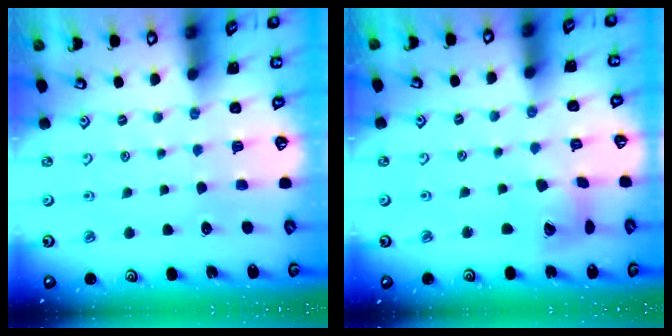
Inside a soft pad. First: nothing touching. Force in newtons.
{"total": 9.2, "press": 9.1, "slide": 1.2}